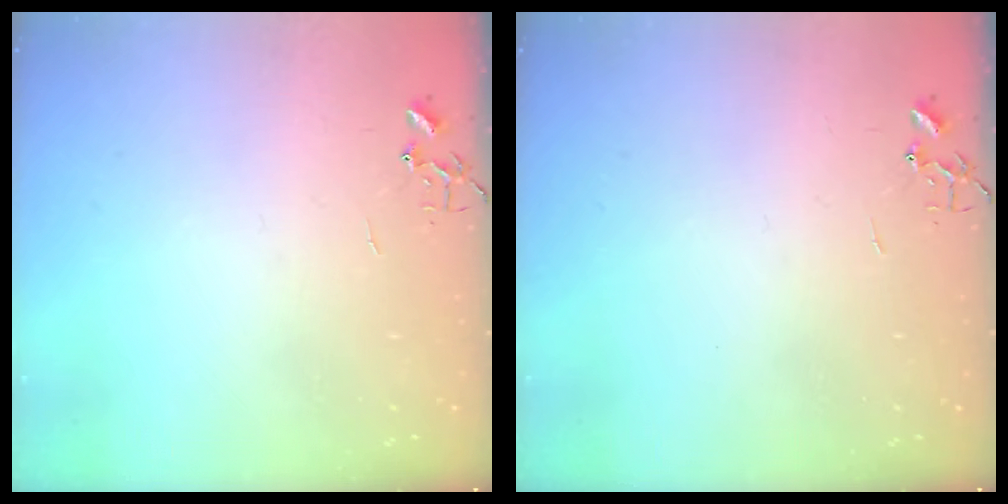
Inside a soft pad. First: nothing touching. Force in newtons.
{"total": 0.0}